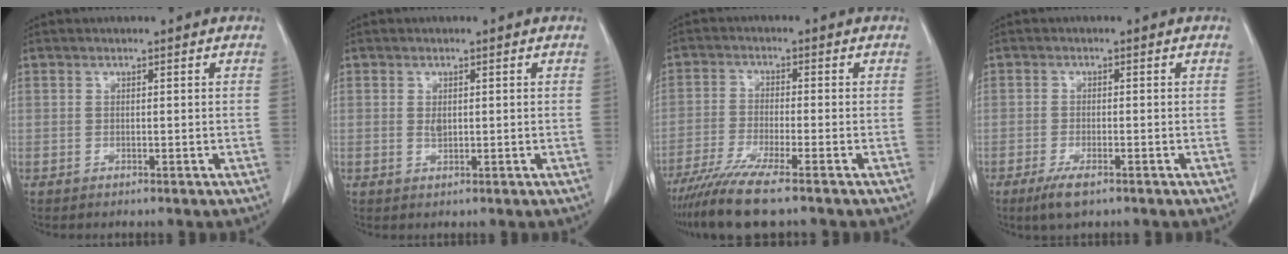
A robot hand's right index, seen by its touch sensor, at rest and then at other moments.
{"total": 1.2, "force": [0.3, 0.7, 0.9], "torque": [-0.017, -0.004, 0.008]}
{"total": 8.6, "force": [-6.6, -0.2, 5.5], "torque": [-0.096, -0.025, -0.115]}
{"total": 3.7, "force": [-2.3, 0.9, 2.7], "torque": [-0.054, -0.005, -0.036]}